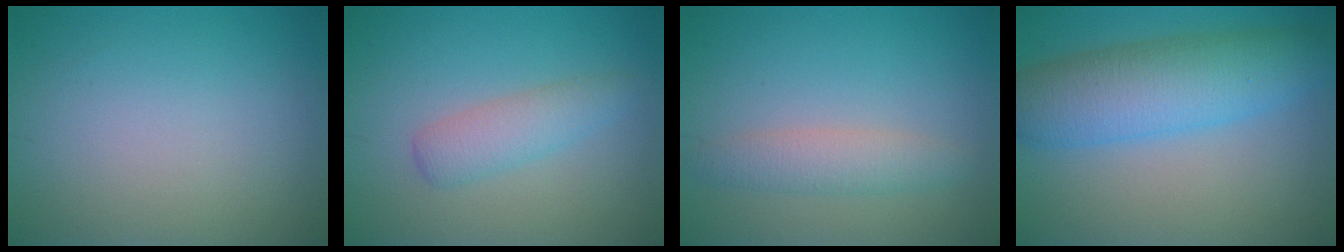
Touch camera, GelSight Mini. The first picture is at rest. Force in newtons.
{"total": 2.6, "press": 2.6, "slide": 0.0}
{"total": 2.5, "press": 2.5, "slide": 0.1}
{"total": 7.7, "press": 7.7, "slide": 0.3}